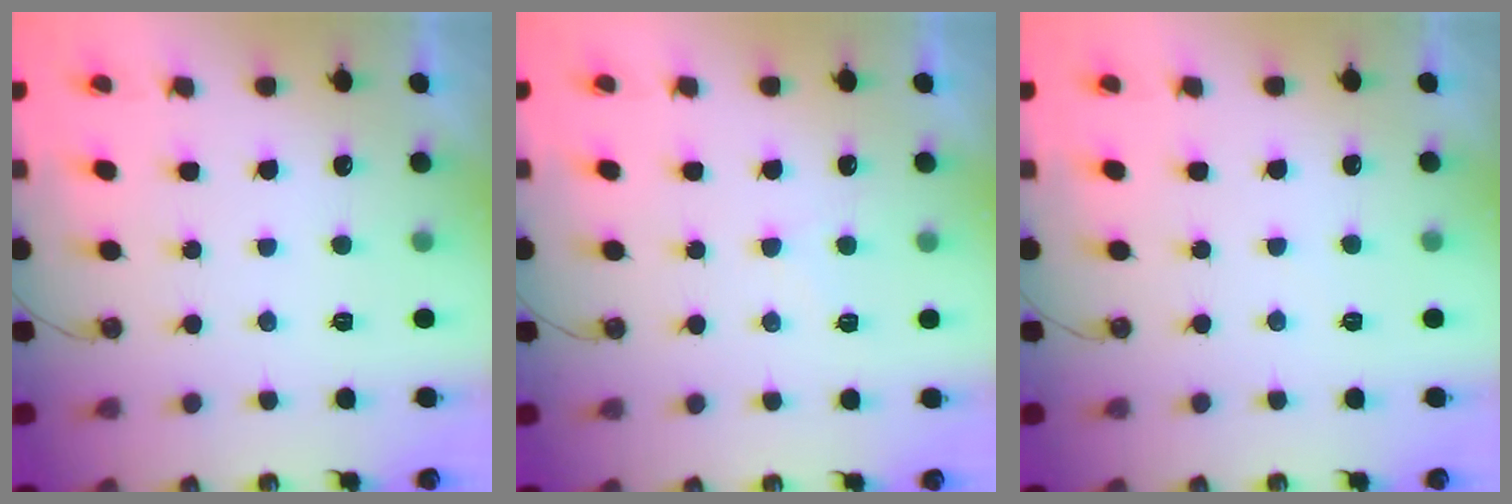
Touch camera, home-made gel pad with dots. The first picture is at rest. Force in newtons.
{"total": 4.8, "press": 4.8, "slide": 0.6}
{"total": 2.4, "press": 2.3, "slide": 0.4}